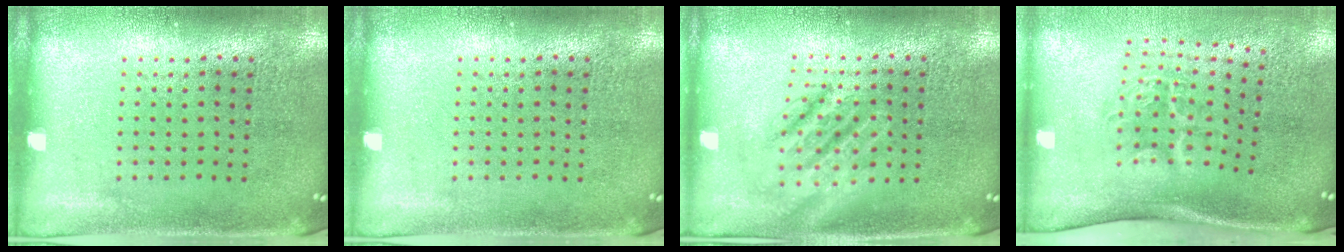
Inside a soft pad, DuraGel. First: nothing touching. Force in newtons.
{"total": 0.0}
{"total": 1.7, "press": 1.7, "slide": 0.3}
{"total": 2.0, "press": 1.3, "slide": 1.5}